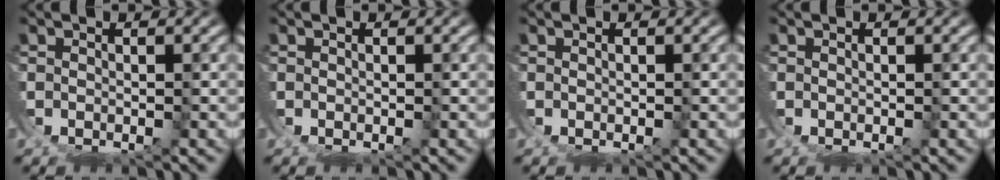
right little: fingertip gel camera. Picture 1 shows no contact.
{"total": 0.0}
{"total": 0.0}
{"total": 0.0}